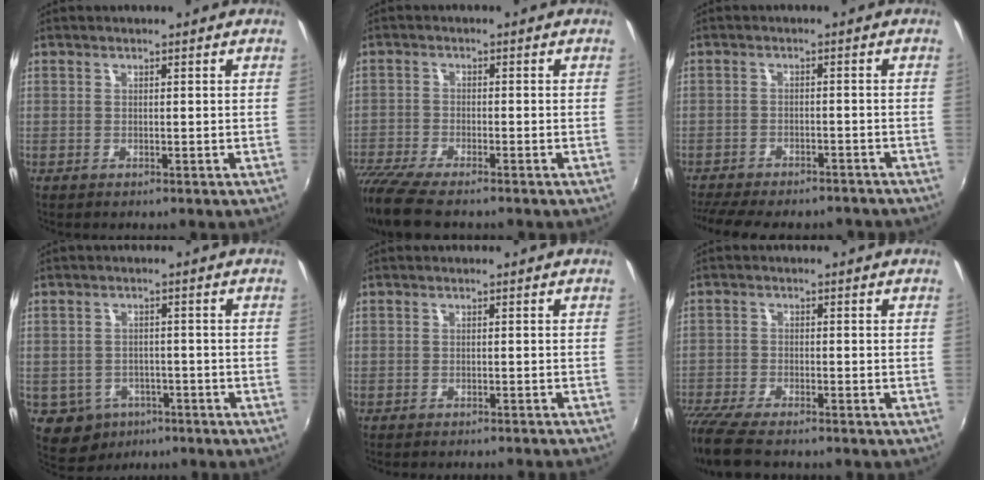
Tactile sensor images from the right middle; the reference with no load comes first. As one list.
[{"total": 10.5, "force": [-8.6, 1.8, 5.6], "torque": [-0.141, -0.044, -0.157]}, {"total": 15.1, "force": [-13.0, 4.3, 6.5], "torque": [-0.144, -0.022, -0.179]}, {"total": 7.0, "force": [-3.7, 5.6, 2.0], "torque": [-0.058, 0.002, -0.044]}, {"total": 4.9, "force": [-4.5, 0.5, 1.9], "torque": [-0.043, -0.011, -0.062]}, {"total": 10.1, "force": [-8.6, 1.8, 5.0], "torque": [-0.128, -0.042, -0.156]}]